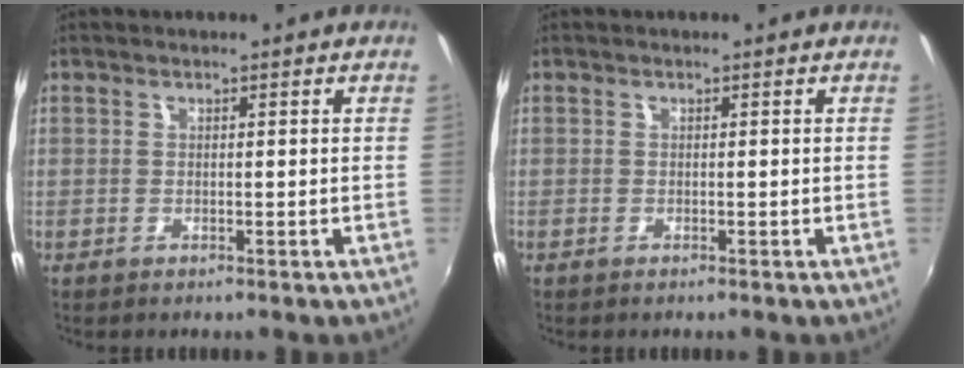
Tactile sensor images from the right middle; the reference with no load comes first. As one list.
[{"total": 0.0}]